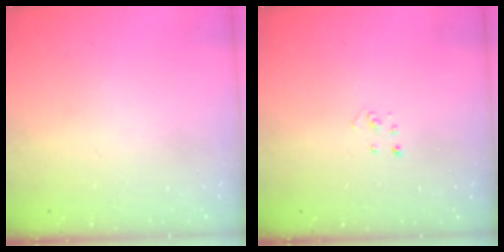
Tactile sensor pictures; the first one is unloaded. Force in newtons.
{"total": 2.2, "press": 2.2, "slide": 0.2}